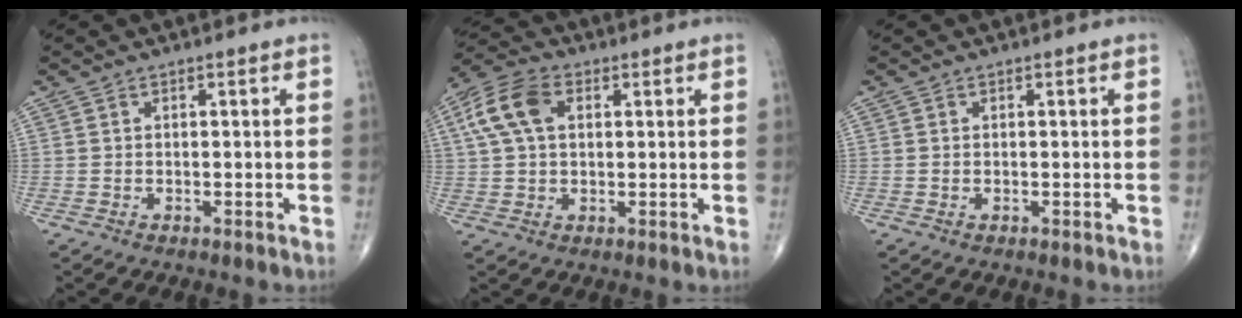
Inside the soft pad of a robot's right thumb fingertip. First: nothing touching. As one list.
[{"total": 9.8, "force": [2.7, 6.2, 7.1], "torque": [-0.144, 0.021, 0.044]}, {"total": 0.0}]